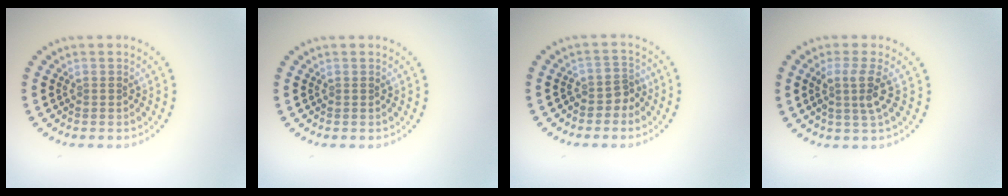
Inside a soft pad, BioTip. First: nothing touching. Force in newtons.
{"total": 0.0}
{"total": 1.9, "press": 1.4, "slide": 1.2}
{"total": 2.7, "press": 2.0, "slide": 1.8}